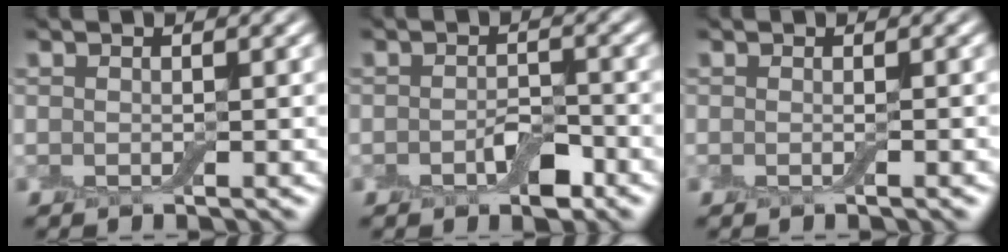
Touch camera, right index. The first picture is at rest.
{"total": 2.7, "force": [-1.1, 1.3, 2.0], "torque": [-0.033, 0.000, -0.017]}
{"total": 0.9, "force": [-0.2, 0.1, 0.9], "torque": [-0.013, -0.005, -0.005]}